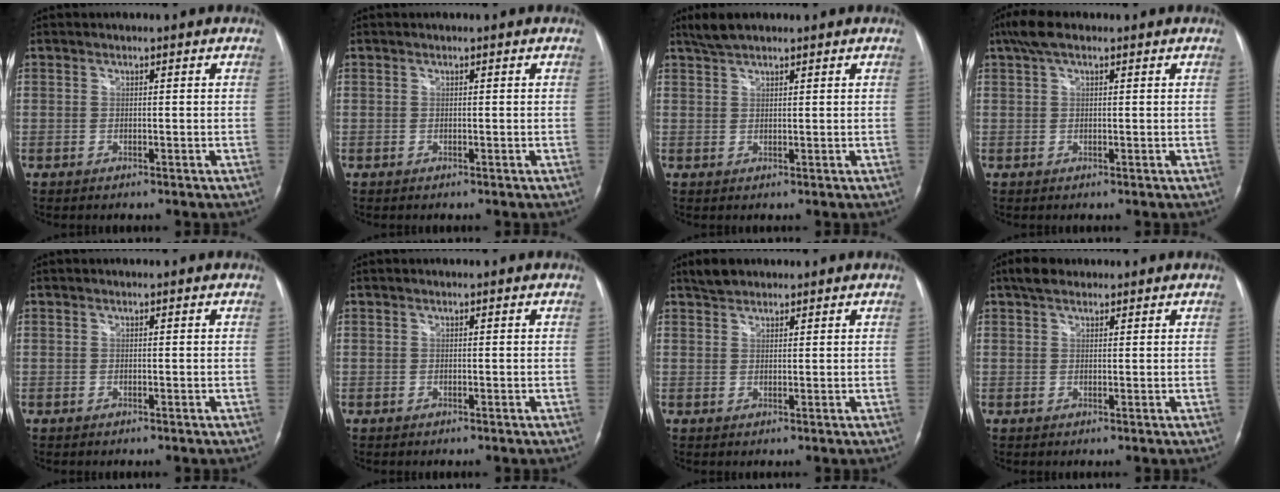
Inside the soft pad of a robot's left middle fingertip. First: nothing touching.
{"total": 0.0}
{"total": 3.3, "force": [2.8, 0.8, 1.6], "torque": [-0.040, 0.010, 0.056]}
{"total": 4.0, "force": [2.6, 1.3, 2.8], "torque": [-0.066, 0.028, 0.050]}
{"total": 0.0}
{"total": 0.0}
{"total": 2.9, "force": [2.5, 1.3, 0.8], "torque": [-0.020, 0.011, 0.044]}
{"total": 3.2, "force": [2.4, 1.6, 1.3], "torque": [-0.032, 0.018, 0.041]}